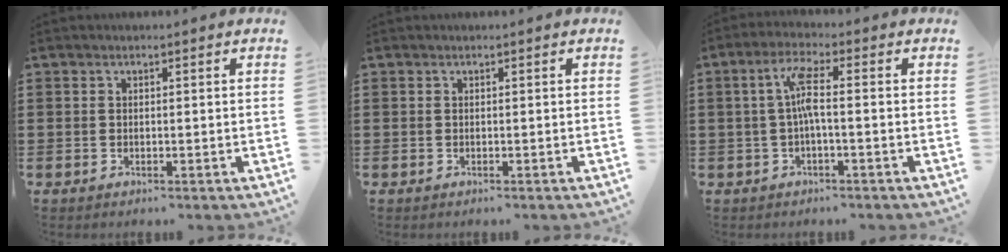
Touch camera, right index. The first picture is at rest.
{"total": 0.0}
{"total": 5.0, "force": [-0.3, 0.9, 4.9], "torque": [-0.101, 0.004, -0.012]}